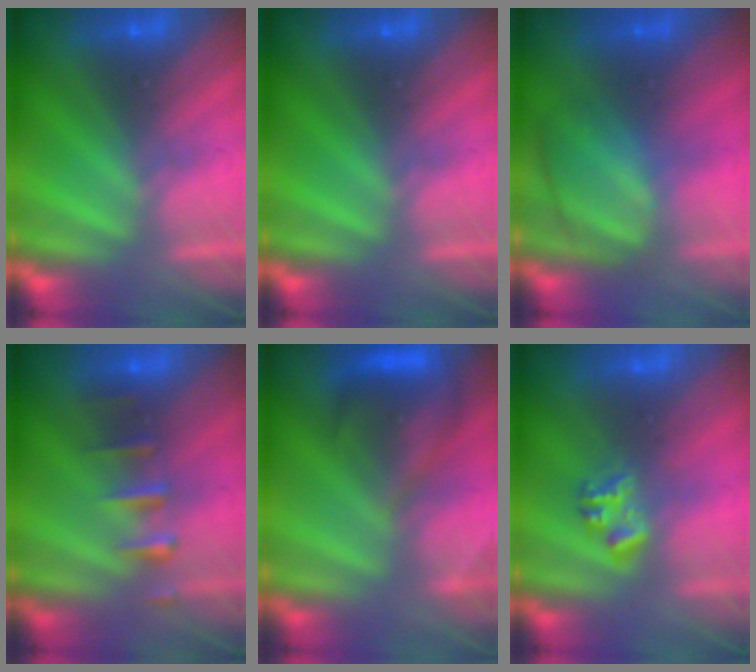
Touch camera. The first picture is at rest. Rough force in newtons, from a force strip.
{"total": 0.0}
{"total": 2.9}
{"total": 2.4}
{"total": 5.9}
{"total": 2.3}